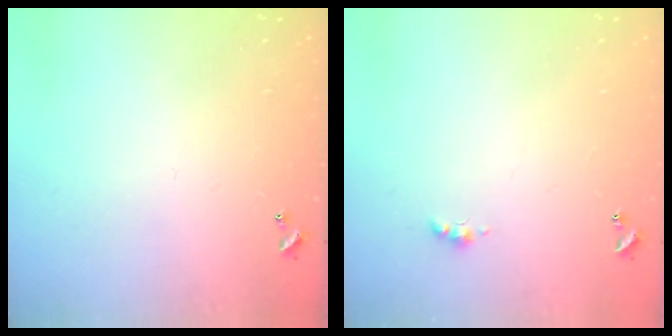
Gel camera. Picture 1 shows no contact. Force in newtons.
{"total": 2.0, "press": 1.9, "slide": 0.5}